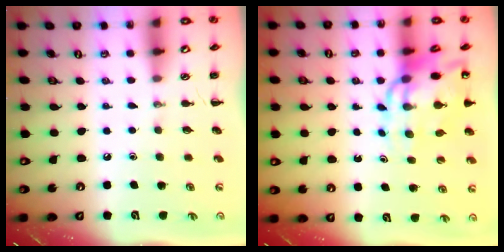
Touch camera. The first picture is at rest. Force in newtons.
{"total": 11.6, "press": 11.1, "slide": 3.2}